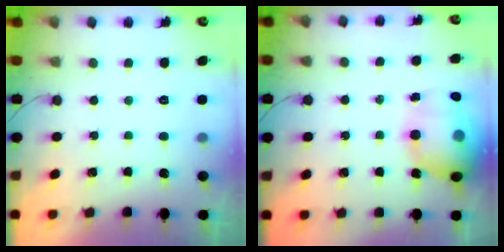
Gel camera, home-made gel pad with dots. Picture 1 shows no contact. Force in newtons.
{"total": 19.8, "press": 19.5, "slide": 3.8}